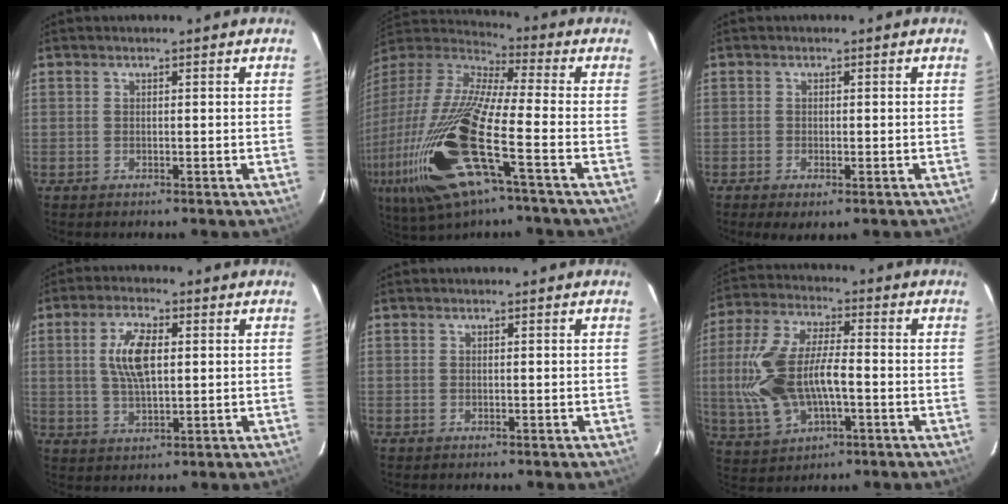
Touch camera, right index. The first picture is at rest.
{"total": 28.4, "force": [-10.3, 5.9, 25.8], "torque": [-0.518, -0.067, -0.201]}
{"total": 3.4, "force": [-2.0, 1.3, 2.5], "torque": [-0.051, -0.015, -0.029]}
{"total": 7.9, "force": [1.5, 3.2, 7.1], "torque": [-0.138, 0.007, 0.029]}
{"total": 0.0}
{"total": 16.6, "force": [-2.3, 8.2, 14.3], "torque": [-0.313, 0.003, -0.035]}